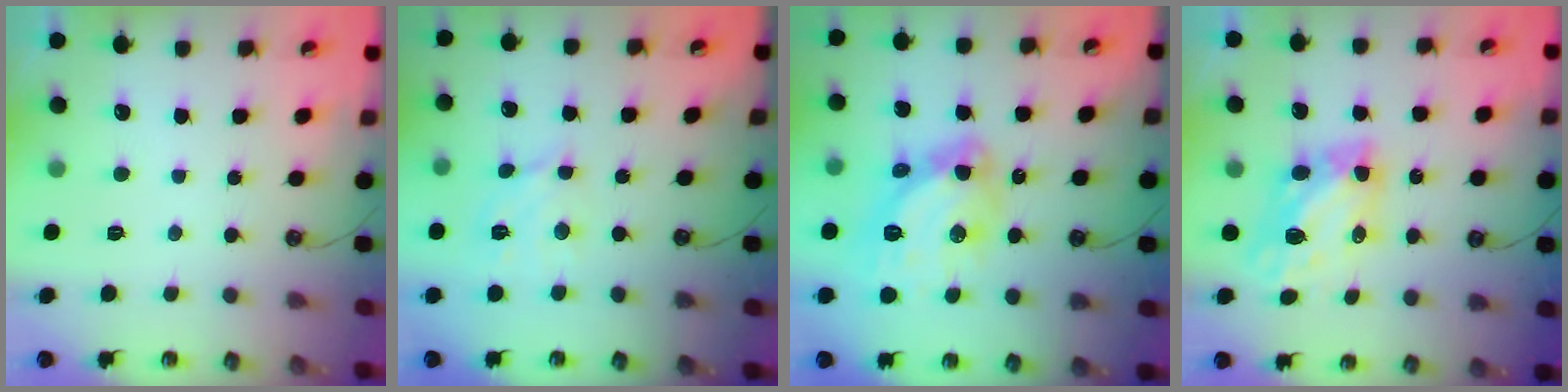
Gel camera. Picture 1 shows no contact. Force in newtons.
{"total": 10.4, "press": 10.3, "slide": 0.8}
{"total": 15.3, "press": 15.2, "slide": 1.5}
{"total": 6.3, "press": 6.3, "slide": 0.7}